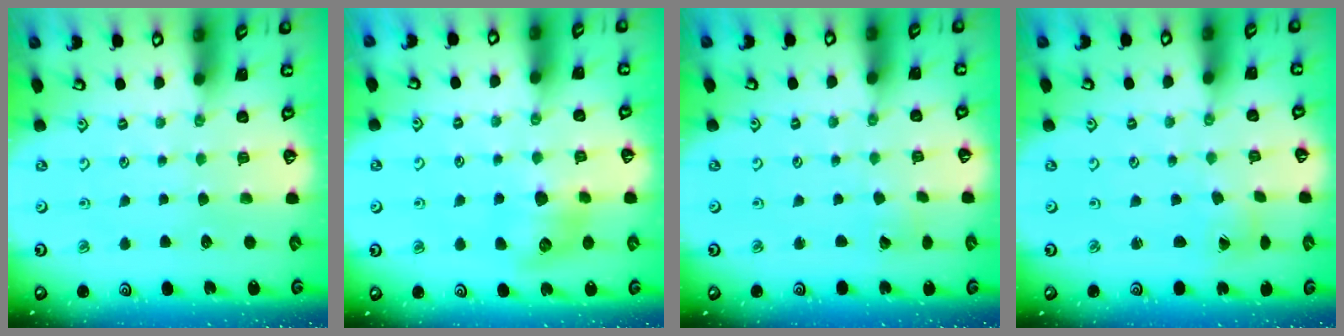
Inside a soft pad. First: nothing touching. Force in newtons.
{"total": 9.5, "press": 9.5, "slide": 0.4}
{"total": 1.4, "press": 1.4, "slide": 0.1}
{"total": 0.7, "press": 0.7, "slide": 0.1}